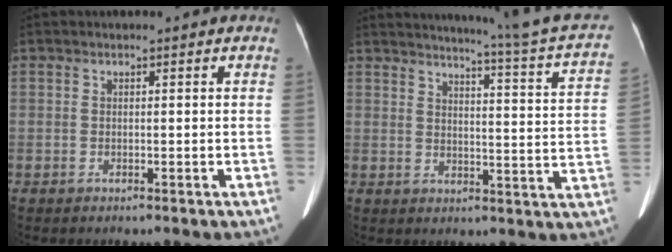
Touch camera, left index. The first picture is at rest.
{"total": 17.9, "force": [15.9, -1.4, 8.0], "torque": [-0.115, -0.074, 0.177]}